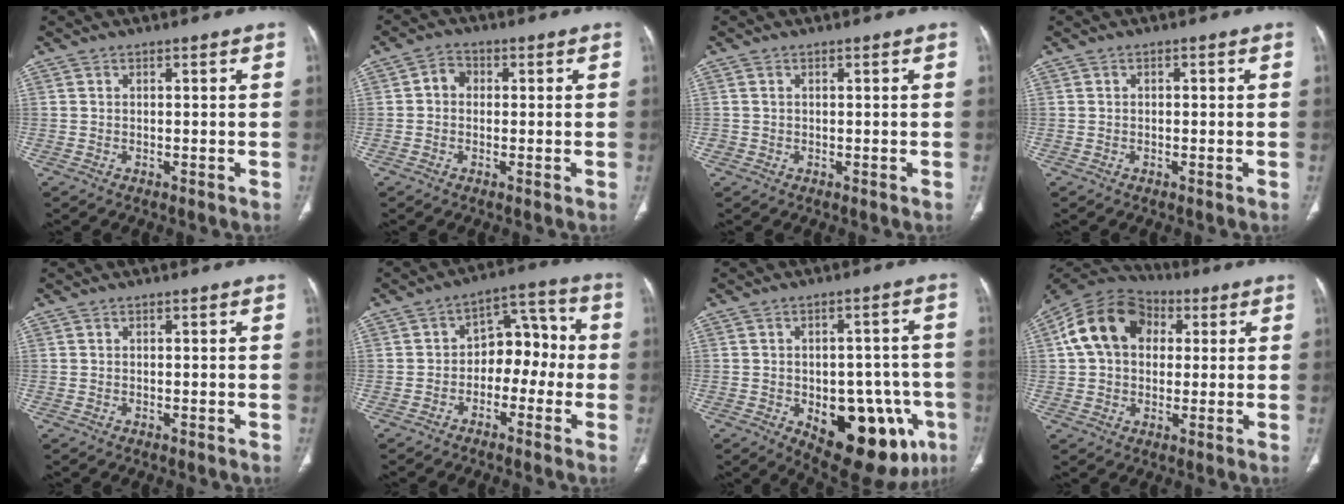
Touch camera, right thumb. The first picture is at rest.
{"total": 3.1, "force": [0.1, 2.6, 1.6], "torque": [-0.015, 0.013, -0.007]}
{"total": 0.5, "force": [0.0, 0.5, 0.1], "torque": [0.003, 0.003, 0.001]}
{"total": 0.6, "force": [0.0, 0.4, 0.4], "torque": [-0.004, 0.001, -0.002]}
{"total": 0.0}
{"total": 9.7, "force": [-1.8, 6.7, 6.8], "torque": [-0.053, 0.047, -0.042]}
{"total": 20.2, "force": [-6.9, 10.4, 15.9], "torque": [-0.154, 0.022, -0.069]}
{"total": 15.4, "force": [3.3, 11.5, 9.7], "torque": [-0.163, 0.025, 0.048]}